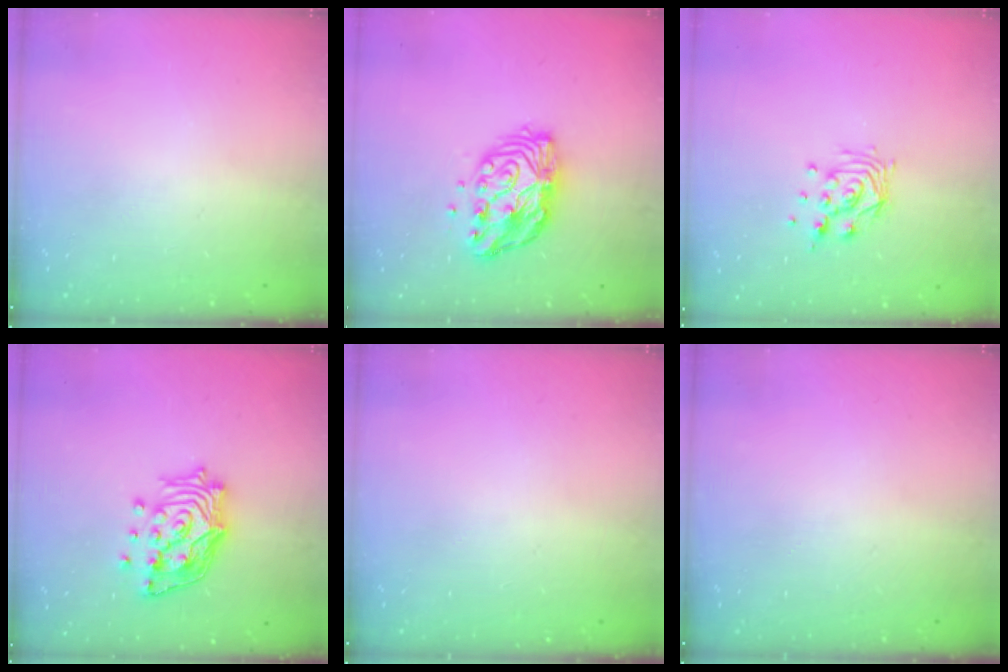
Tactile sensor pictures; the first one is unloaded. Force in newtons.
{"total": 12.8, "press": 12.8, "slide": 1.1}
{"total": 9.3, "press": 9.3, "slide": 0.4}
{"total": 14.8, "press": 14.7, "slide": 1.6}
{"total": 0.0}
{"total": 0.0}